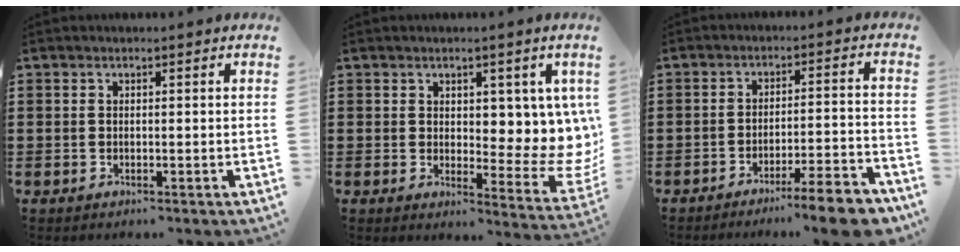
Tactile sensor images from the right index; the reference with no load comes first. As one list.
[{"total": 5.8, "force": [2.9, 3.6, 3.6], "torque": [-0.051, -0.020, 0.049]}, {"total": 8.1, "force": [-6.7, 0.3, 4.5], "torque": [-0.062, 0.004, -0.122]}]